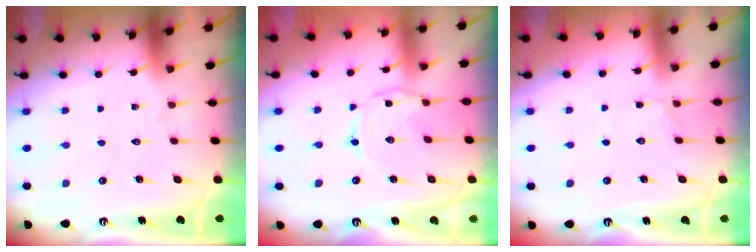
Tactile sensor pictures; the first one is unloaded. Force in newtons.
{"total": 1.5, "press": 1.5, "slide": 0.3}
{"total": 1.8, "press": 1.8, "slide": 0.4}